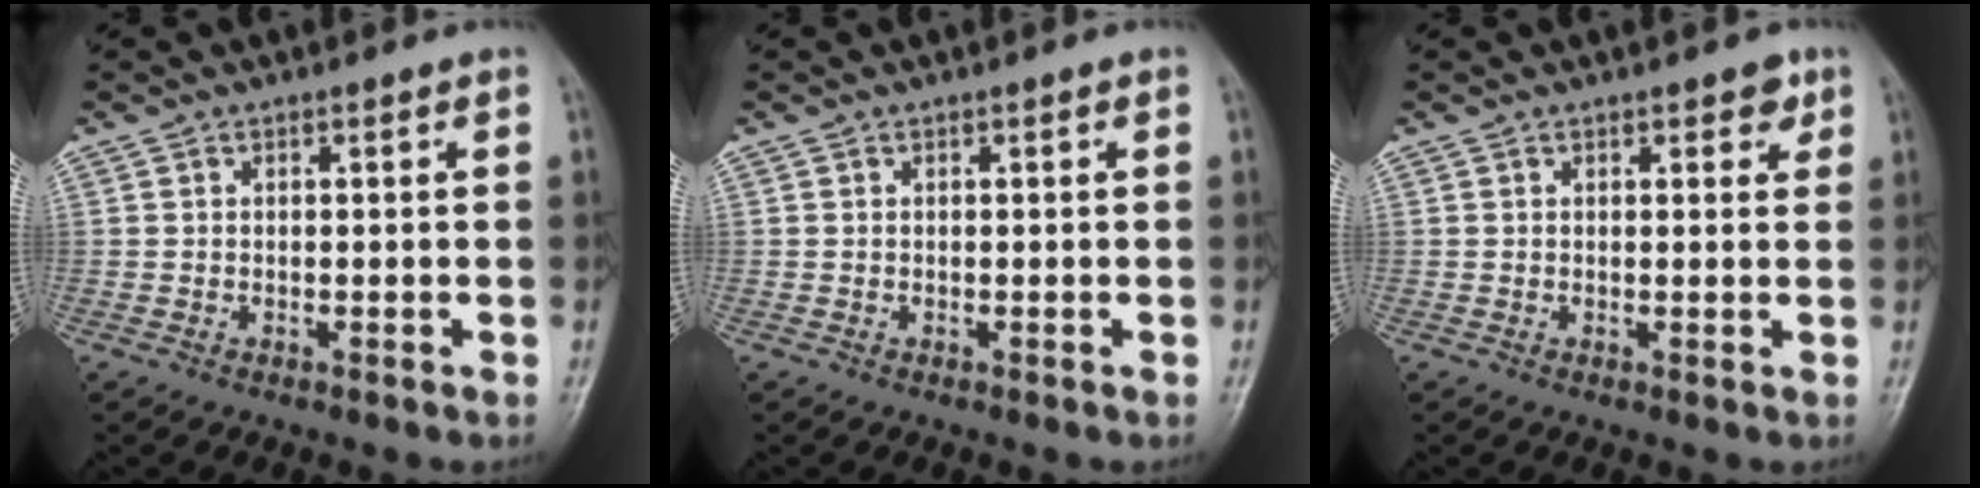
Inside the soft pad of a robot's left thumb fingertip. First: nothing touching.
{"total": 0.0}
{"total": 2.5, "force": [1.4, 1.3, 1.6], "torque": [-0.004, -0.004, 0.015]}